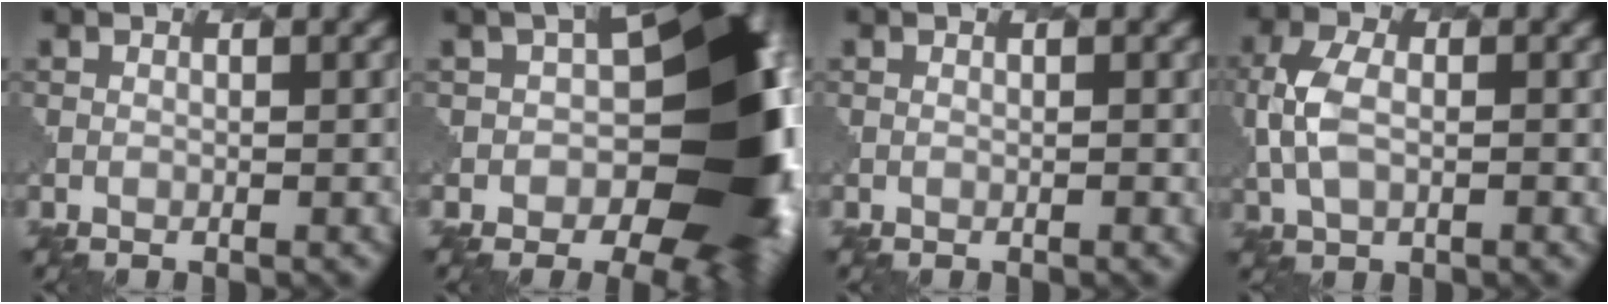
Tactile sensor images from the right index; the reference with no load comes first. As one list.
[{"total": 15.3, "force": [-1.3, 9.5, 12.0], "torque": [-0.127, -0.008, -0.021]}, {"total": 1.1, "force": [0.3, -0.8, -0.7], "torque": [0.002, 0.003, -0.006]}, {"total": 3.1, "force": [0.4, 2.0, 2.4], "torque": [-0.075, 0.004, -0.012]}]